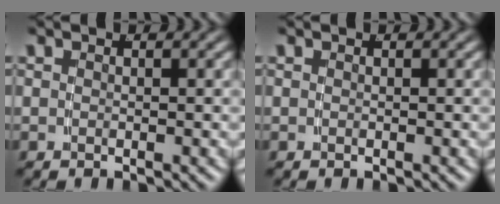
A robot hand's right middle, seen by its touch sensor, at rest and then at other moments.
{"total": 0.0}